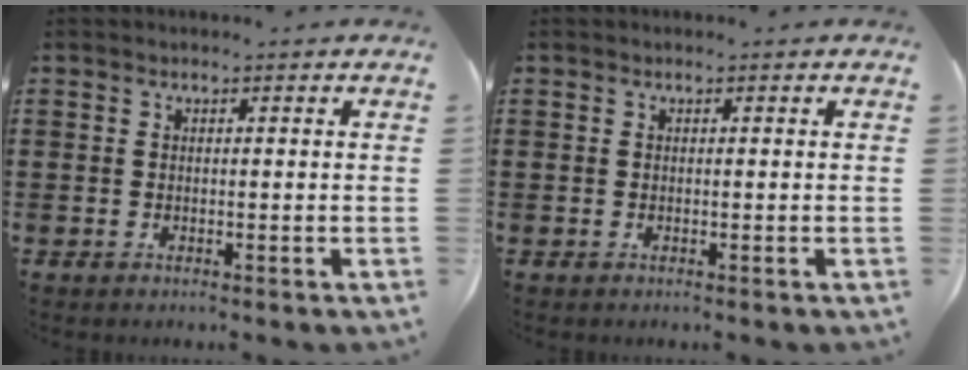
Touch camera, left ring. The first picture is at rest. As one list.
[{"total": 0.0}]